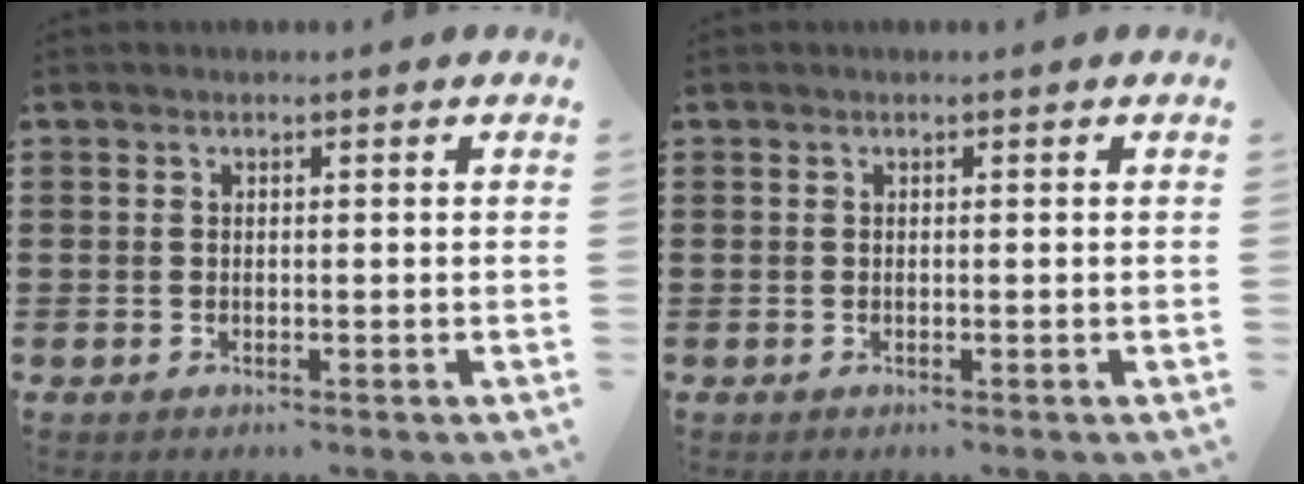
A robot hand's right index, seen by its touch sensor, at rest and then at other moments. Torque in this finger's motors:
{"motor_torque": [-0.24, 0.42, 0.00, 0.00]}